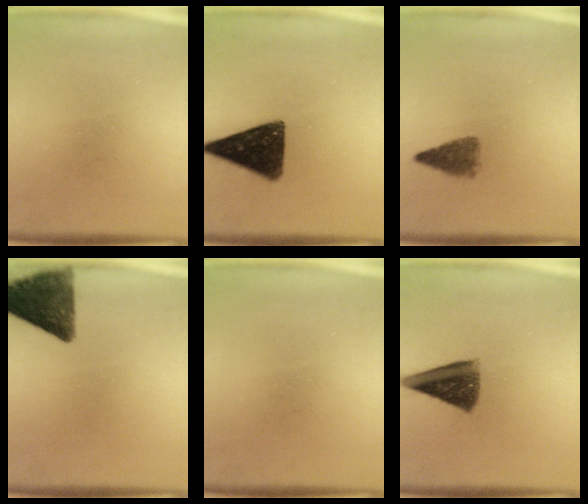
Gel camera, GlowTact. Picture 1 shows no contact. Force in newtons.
{"total": 13.7}
{"total": 3.4}
{"total": 11.4}
{"total": 0.0}
{"total": 9.2}